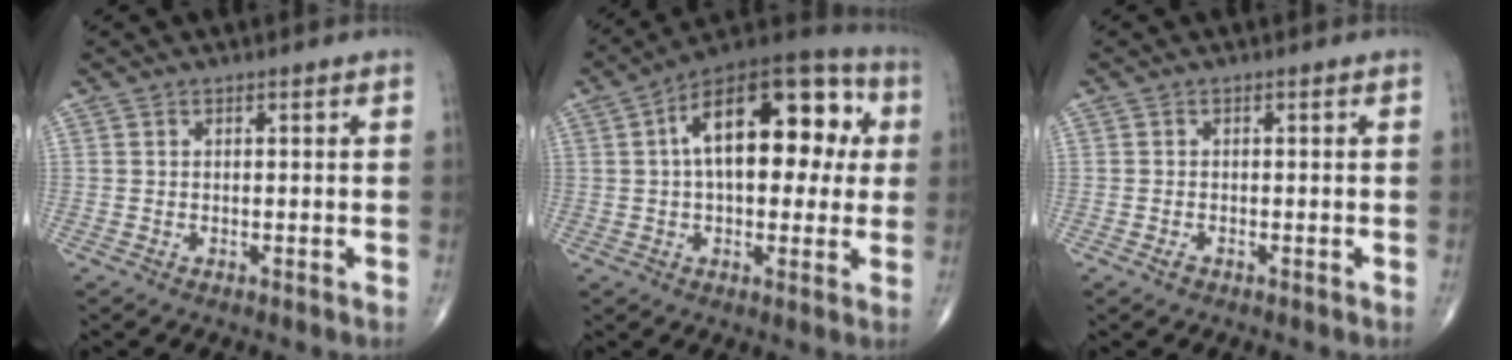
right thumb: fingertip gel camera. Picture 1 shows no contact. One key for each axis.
{"total": 21.0, "fx": 4.2, "fy": 10.8, "fz": 17.5, "tx": -0.235, "ty": 0.034, "tz": 0.050}
{"total": 1.1, "fx": -0.7, "fy": 0.7, "fz": 0.6, "tx": -0.014, "ty": 0.002, "tz": -0.012}